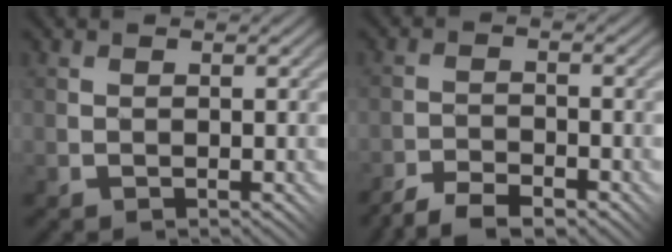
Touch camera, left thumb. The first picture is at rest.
{"total": 5.0, "force": [-4.3, 1.2, 2.3], "torque": [-0.036, 0.002, -0.081]}